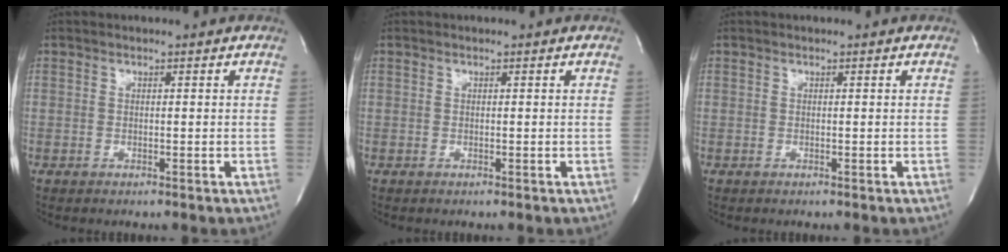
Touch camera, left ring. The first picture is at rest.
{"total": 0.0}
{"total": 0.0}